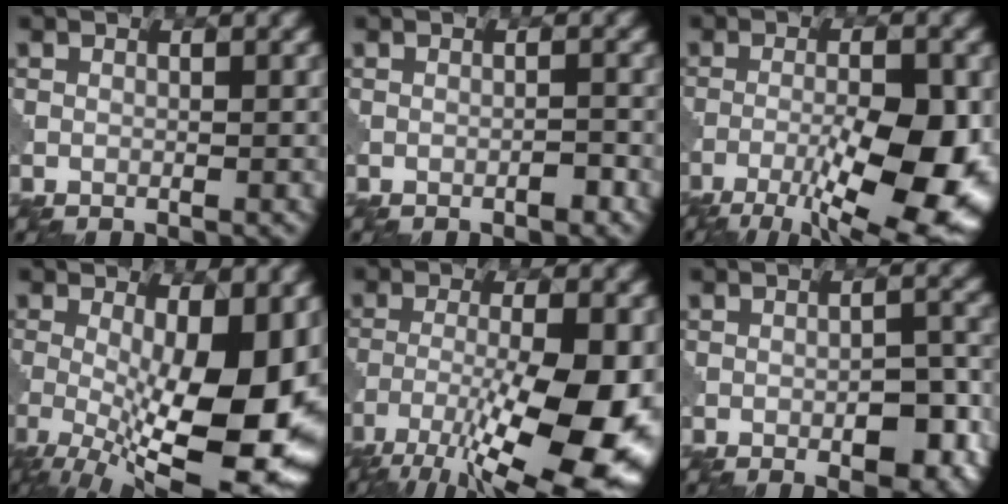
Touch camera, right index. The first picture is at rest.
{"total": 1.0, "force": [-0.6, 0.3, 0.7], "torque": [-0.010, 0.003, -0.011]}
{"total": 11.7, "force": [-5.1, 3.5, 9.9], "torque": [-0.169, -0.018, -0.075]}
{"total": 15.4, "force": [-2.6, 5.5, 14.2], "torque": [-0.209, -0.014, -0.032]}
{"total": 13.7, "force": [-6.5, 4.1, 11.4], "torque": [-0.205, -0.017, -0.102]}
{"total": 4.9, "force": [-2.1, 1.9, 4.0], "torque": [-0.052, 0.004, -0.029]}